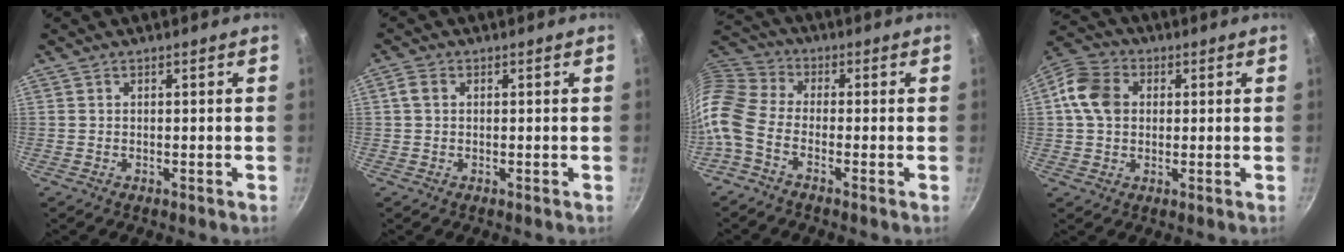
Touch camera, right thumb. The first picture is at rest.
{"total": 2.2, "force": [0.4, 1.6, 1.4], "torque": [-0.027, 0.005, 0.006]}
{"total": 9.8, "force": [-3.8, 6.1, 6.6], "torque": [-0.145, 0.038, -0.103]}
{"total": 9.3, "force": [1.3, 7.2, 5.6], "torque": [-0.088, 0.011, 0.008]}